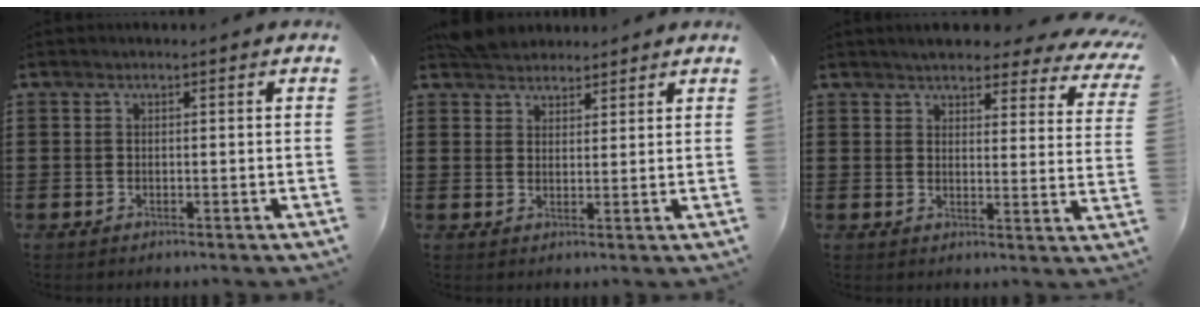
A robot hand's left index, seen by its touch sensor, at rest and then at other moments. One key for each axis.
{"total": 3.6, "fx": 3.4, "fy": 1.1, "fz": 0.0, "tx": -0.012, "ty": 0.000, "tz": 0.068}
{"total": 4.1, "fx": 4.0, "fy": 0.9, "fz": 0.7, "tx": -0.029, "ty": -0.020, "tz": 0.067}